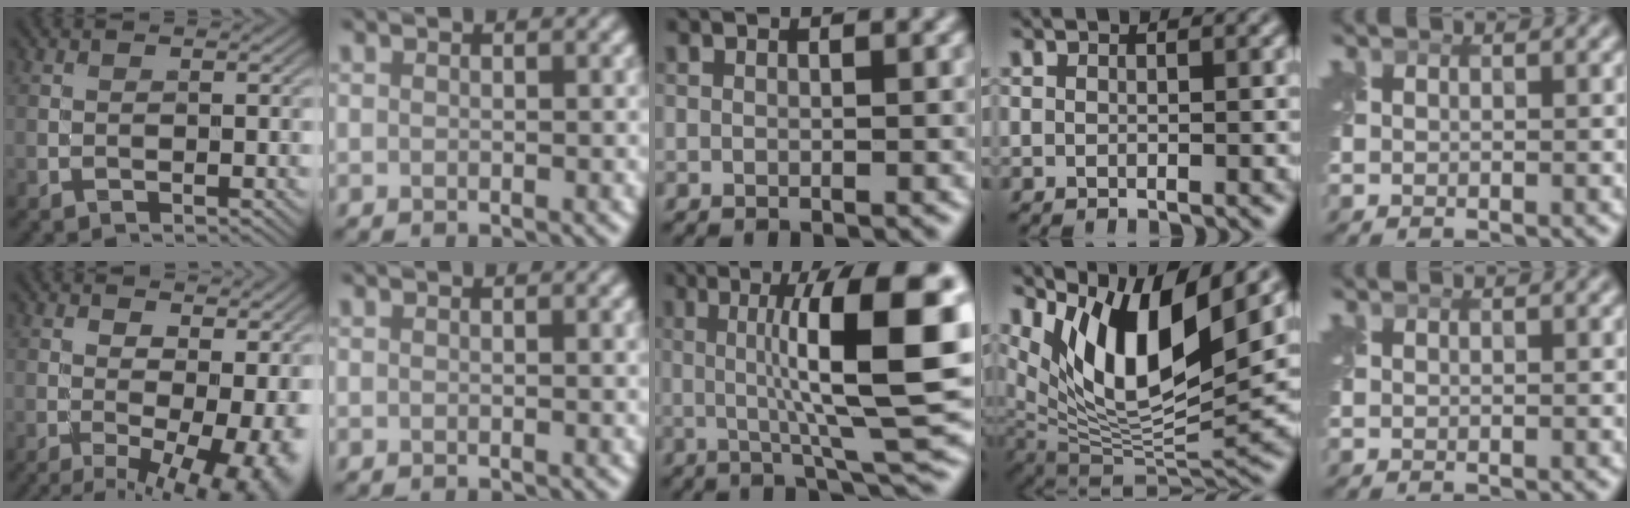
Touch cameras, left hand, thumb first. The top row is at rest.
{"thumb": {"total": 11.9, "force": [-3.5, 4.5, 10.4], "torque": [-0.150, -0.020, -0.040]}, "middle": {"total": 11.6, "force": [1.6, 2.0, 11.3], "torque": [-0.157, 0.007, 0.028]}, "ring": {"total": 11.4, "force": [5.9, 4.0, 8.8], "torque": [-0.154, -0.009, 0.118]}}